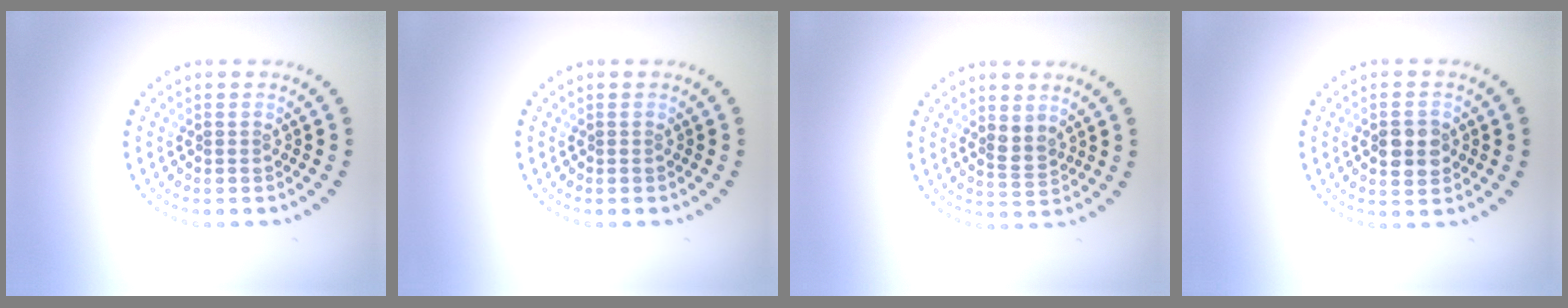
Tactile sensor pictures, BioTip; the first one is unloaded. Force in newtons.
{"total": 0.0}
{"total": 1.7, "press": 1.5, "slide": 0.9}
{"total": 3.1, "press": 3.1, "slide": 0.2}